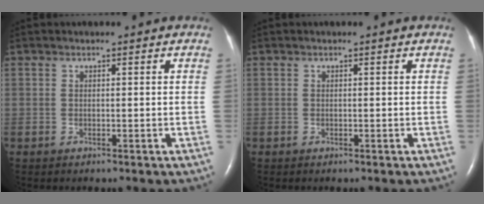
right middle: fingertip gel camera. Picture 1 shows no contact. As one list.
[{"total": 0.0}]